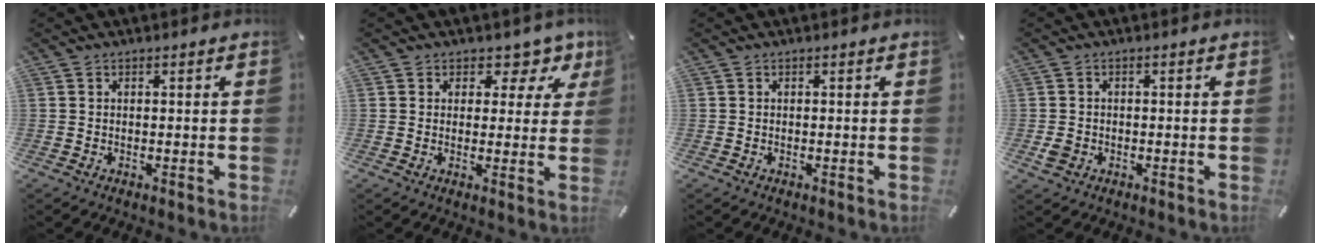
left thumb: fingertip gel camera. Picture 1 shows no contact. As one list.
[{"total": 5.8, "force": [3.1, 4.2, 2.6], "torque": [-0.019, -0.024, 0.046]}, {"total": 0.0}, {"total": 2.2, "force": [-0.7, 1.9, 0.8], "torque": [-0.014, 0.004, -0.014]}]